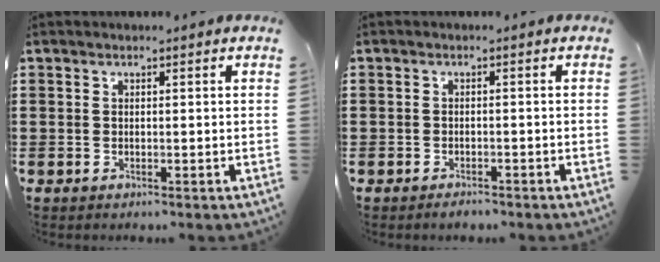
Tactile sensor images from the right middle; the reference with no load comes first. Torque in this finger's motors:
{"motor_torque": [0.94, 0.11, -0.06, 0.01]}